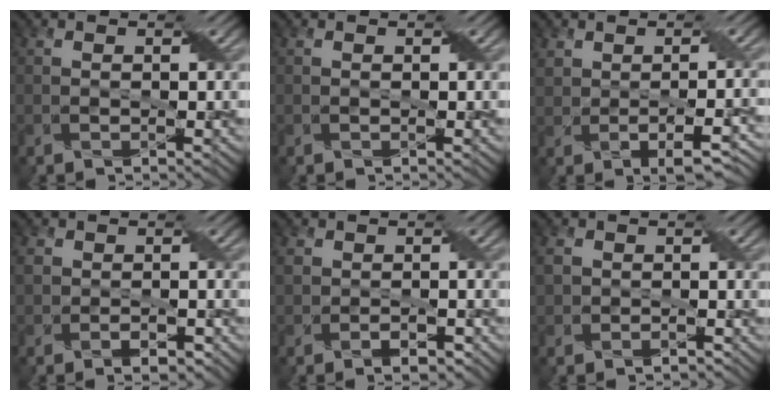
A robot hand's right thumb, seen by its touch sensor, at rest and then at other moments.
{"total": 0.0}
{"total": 5.7, "force": [-0.6, 3.1, 4.7], "torque": [-0.086, -0.006, -0.004]}
{"total": 4.0, "force": [-1.1, 3.0, 2.4], "torque": [-0.044, -0.007, -0.020]}
{"total": 3.7, "force": [-1.2, 2.6, 2.3], "torque": [-0.040, -0.007, -0.023]}
{"total": 3.4, "force": [-0.6, 2.8, 1.9], "torque": [-0.043, -0.004, -0.010]}